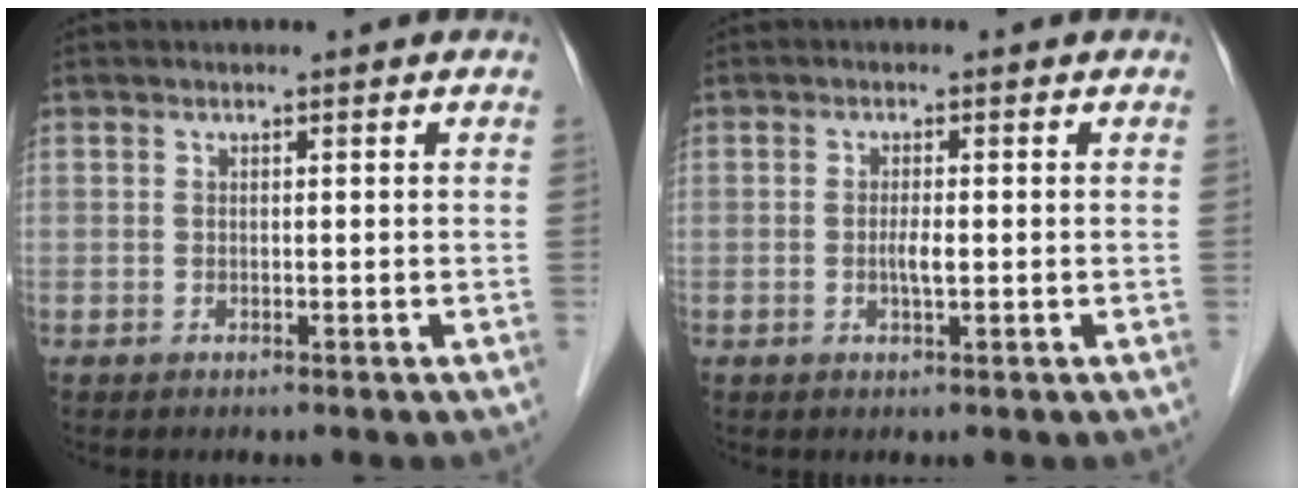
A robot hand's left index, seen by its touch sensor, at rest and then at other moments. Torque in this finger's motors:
{"motor_torque": [0.34, 0.20, 0.05, 0.02]}